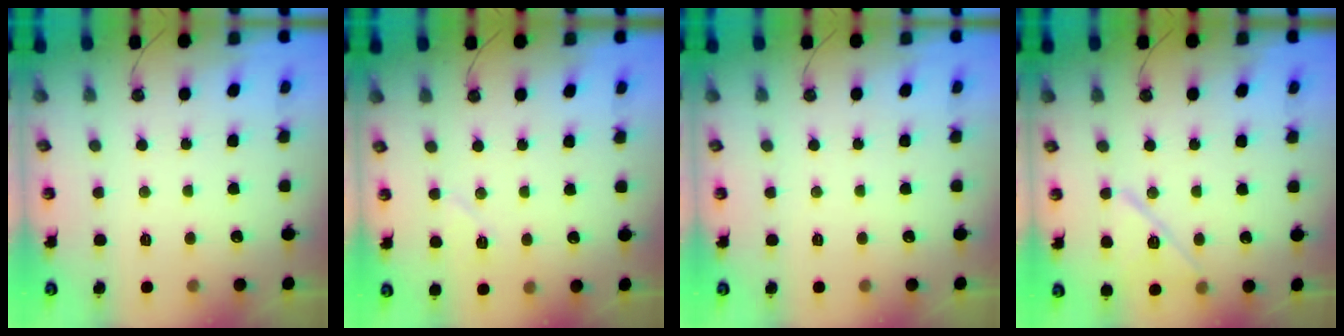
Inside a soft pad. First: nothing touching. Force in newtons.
{"total": 6.7, "press": 6.6, "slide": 1.2}
{"total": 0.0}
{"total": 11.8, "press": 11.7, "slide": 1.7}